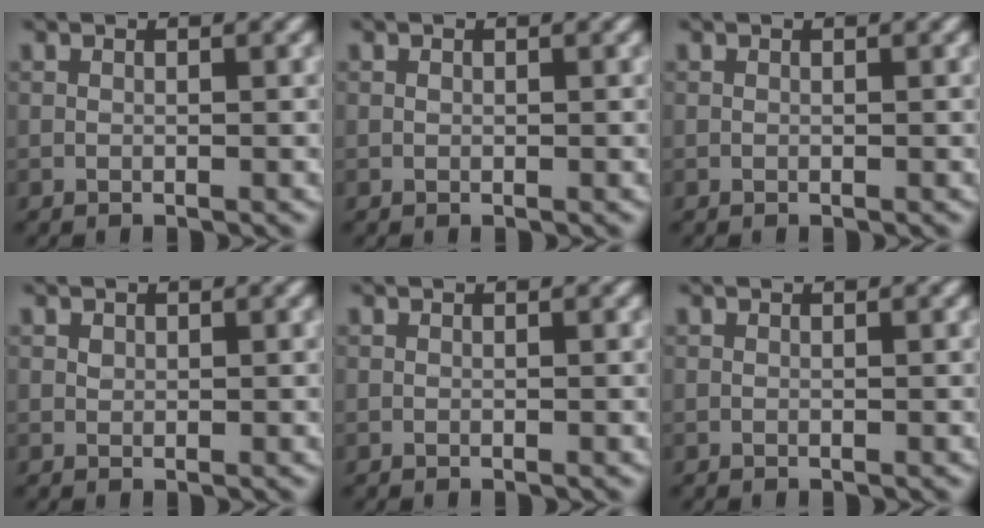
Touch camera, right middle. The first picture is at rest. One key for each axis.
{"total": 0.0}
{"total": 0.0}
{"total": 0.6, "fx": 0.3, "fy": 0.5, "fz": 0.2, "tx": -0.003, "ty": -0.002, "tz": 0.006}
{"total": 0.0}
{"total": 0.0}